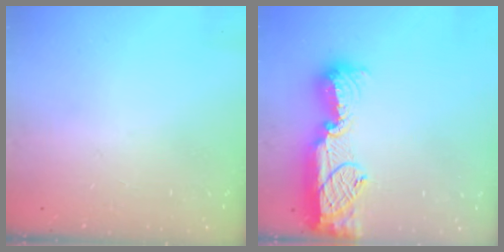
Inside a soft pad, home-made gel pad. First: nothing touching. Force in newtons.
{"total": 17.4, "press": 16.6, "slide": 5.5}